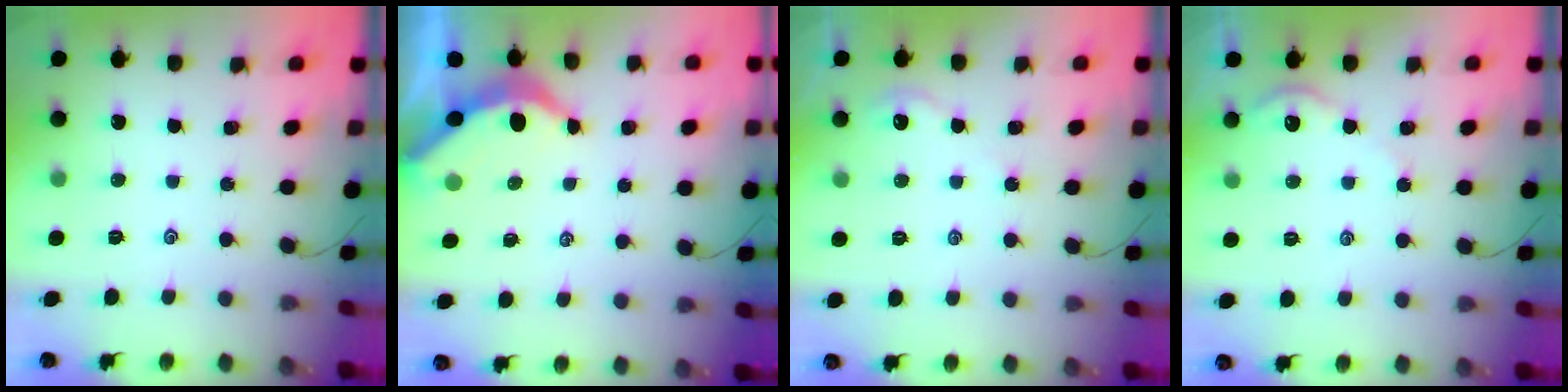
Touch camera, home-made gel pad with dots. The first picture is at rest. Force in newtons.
{"total": 3.8, "press": 3.8, "slide": 0.4}
{"total": 1.9, "press": 1.9, "slide": 0.4}
{"total": 2.4, "press": 2.4, "slide": 0.3}